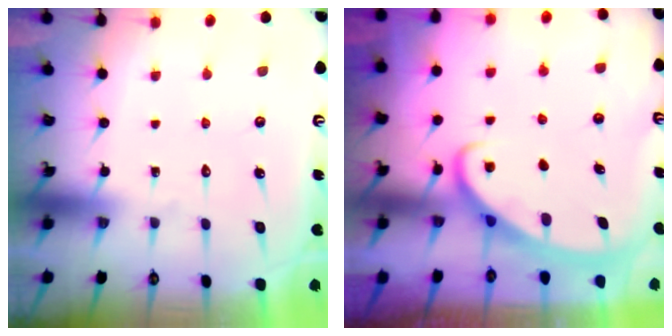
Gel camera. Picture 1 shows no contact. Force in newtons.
{"total": 2.8, "press": 2.8, "slide": 0.4}